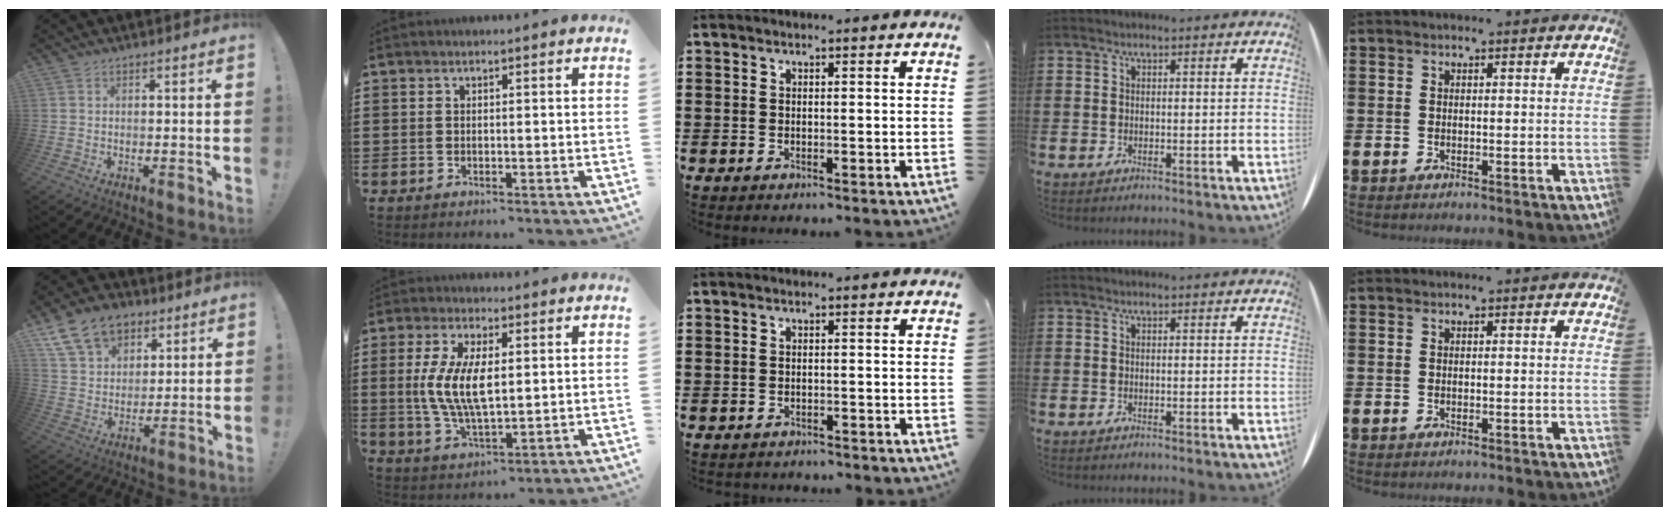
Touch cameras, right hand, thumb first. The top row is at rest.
{"thumb": {"total": 15.4, "force": [8.5, 11.0, 6.6], "torque": [-0.107, -0.043, 0.165]}, "index": {"total": 9.0, "force": [0.7, 3.7, 8.2], "torque": [-0.174, 0.003, 0.009]}, "middle": {"total": 0.8, "force": [-0.8, 0.1, 0.0], "torque": [-0.002, 0.001, -0.018]}}